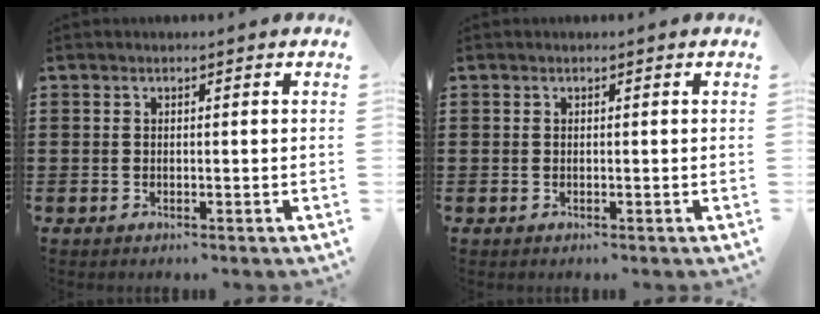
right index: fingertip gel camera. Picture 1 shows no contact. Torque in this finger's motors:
{"motor_torque": [-0.36, 1.78, -0.01, 0.00]}